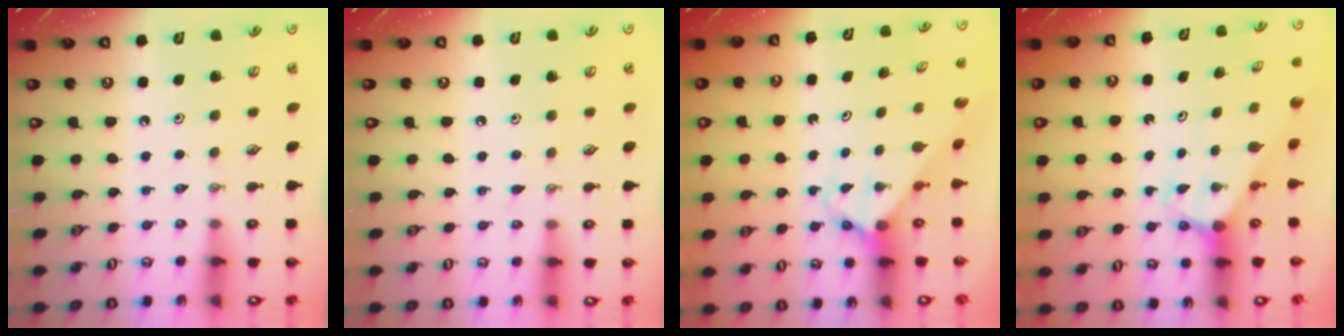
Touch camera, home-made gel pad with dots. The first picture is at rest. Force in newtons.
{"total": 3.7, "press": 3.7, "slide": 0.5}
{"total": 3.6, "press": 3.6, "slide": 0.3}
{"total": 2.8, "press": 2.8, "slide": 0.2}